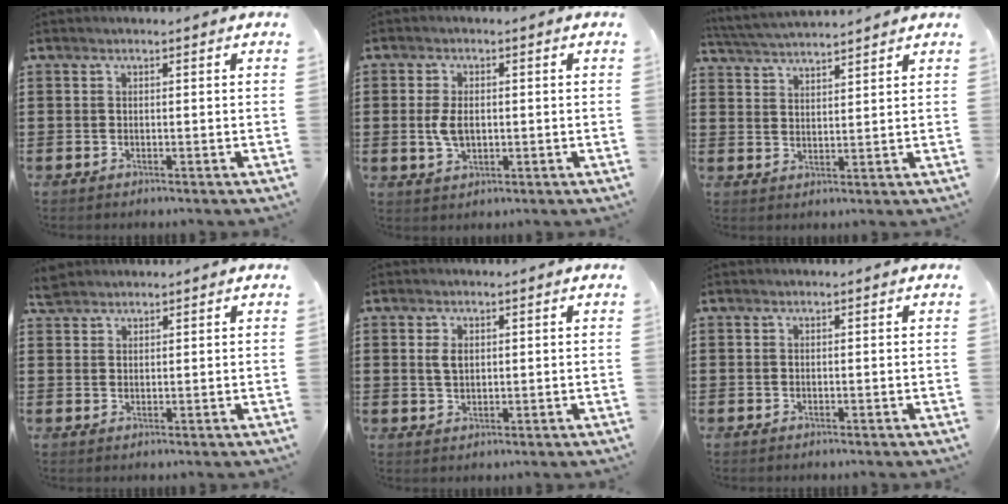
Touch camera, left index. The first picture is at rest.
{"total": 4.3, "force": [0.0, 2.4, 3.5], "torque": [-0.084, 0.001, -0.004]}
{"total": 3.8, "force": [3.7, -0.3, 0.5], "torque": [-0.025, -0.016, 0.066]}
{"total": 2.3, "force": [2.2, 0.7, 0.3], "torque": [-0.012, 0.002, 0.044]}
{"total": 2.5, "force": [0.7, 1.5, 1.8], "torque": [-0.041, 0.006, 0.013]}
{"total": 0.0}